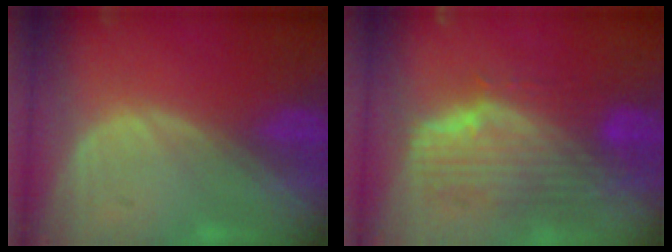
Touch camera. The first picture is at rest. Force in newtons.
{"total": 9.9, "press": 8.8, "slide": 4.5}